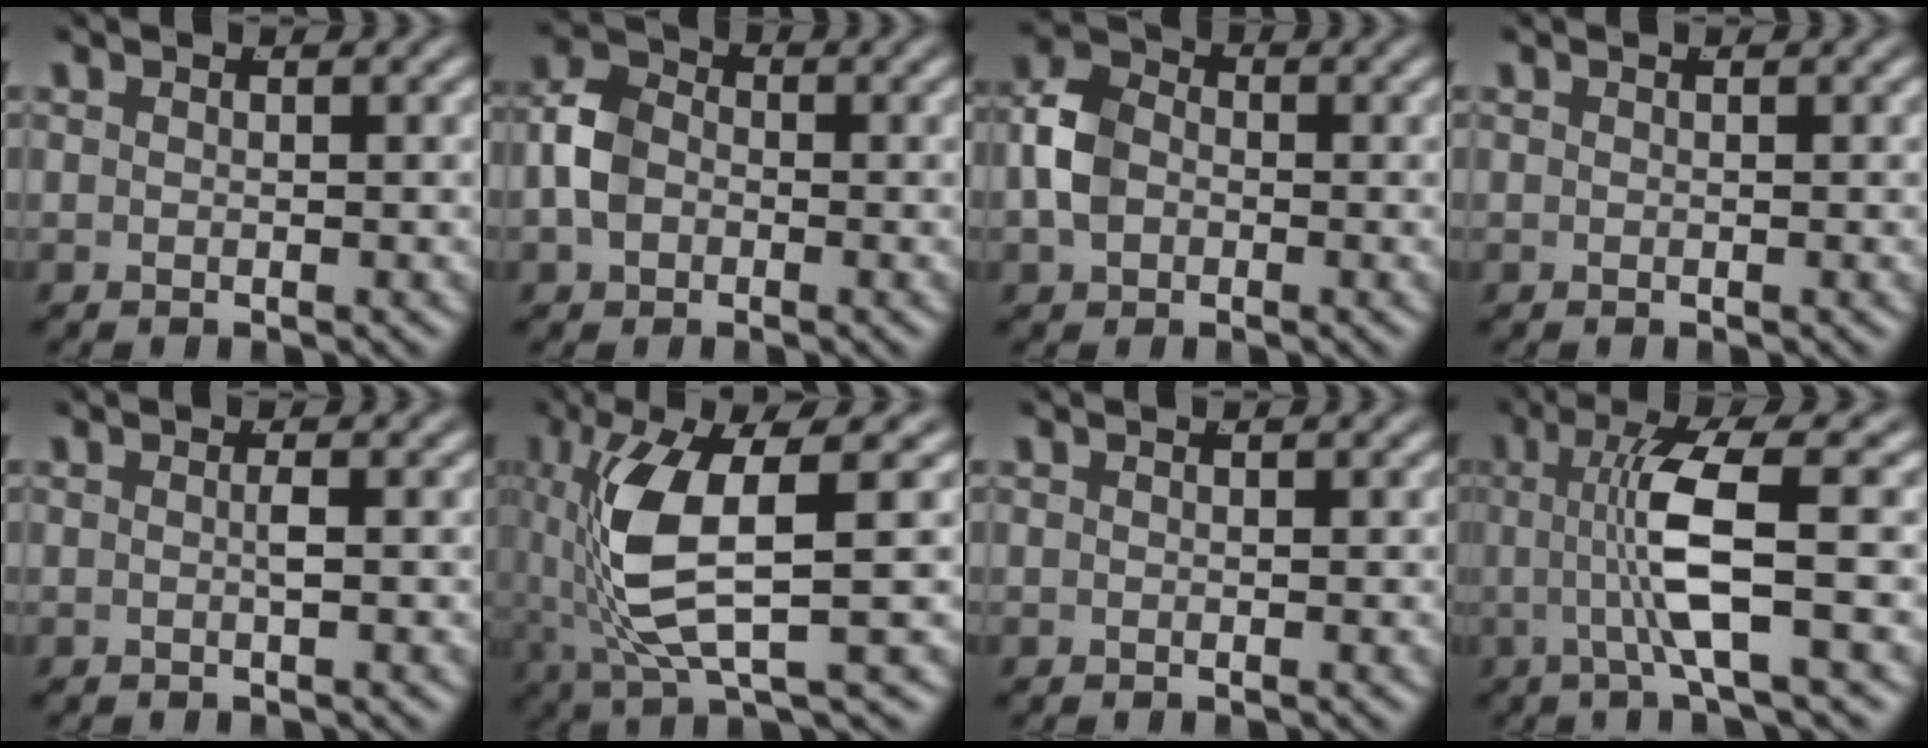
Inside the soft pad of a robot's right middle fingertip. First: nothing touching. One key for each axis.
{"total": 3.9, "fx": -0.6, "fy": 3.2, "fz": 2.1, "tx": -0.047, "ty": -0.005, "tz": -0.012}
{"total": 4.2, "fx": -0.4, "fy": 3.3, "fz": 2.4, "tx": -0.050, "ty": -0.002, "tz": -0.009}
{"total": 0.0}
{"total": 0.8, "fx": -0.2, "fy": -0.3, "fz": 0.7, "tx": -0.012, "ty": 0.000, "tz": -0.004}
{"total": 7.5, "fx": -0.1, "fy": 2.3, "fz": 7.2, "tx": -0.154, "ty": -0.005, "tz": 0.009}
{"total": 0.0}
{"total": 5.3, "fx": 0.1, "fy": 0.0, "fz": 5.3, "tx": -0.097, "ty": 0.001, "tz": 0.003}